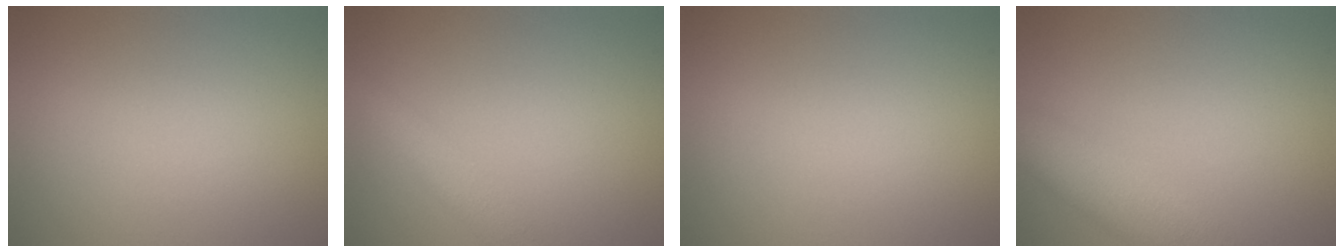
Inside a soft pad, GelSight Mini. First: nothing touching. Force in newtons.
{"total": 2.4, "press": 2.4, "slide": 0.1}
{"total": 0.0}
{"total": 6.1, "press": 6.1, "slide": 0.5}